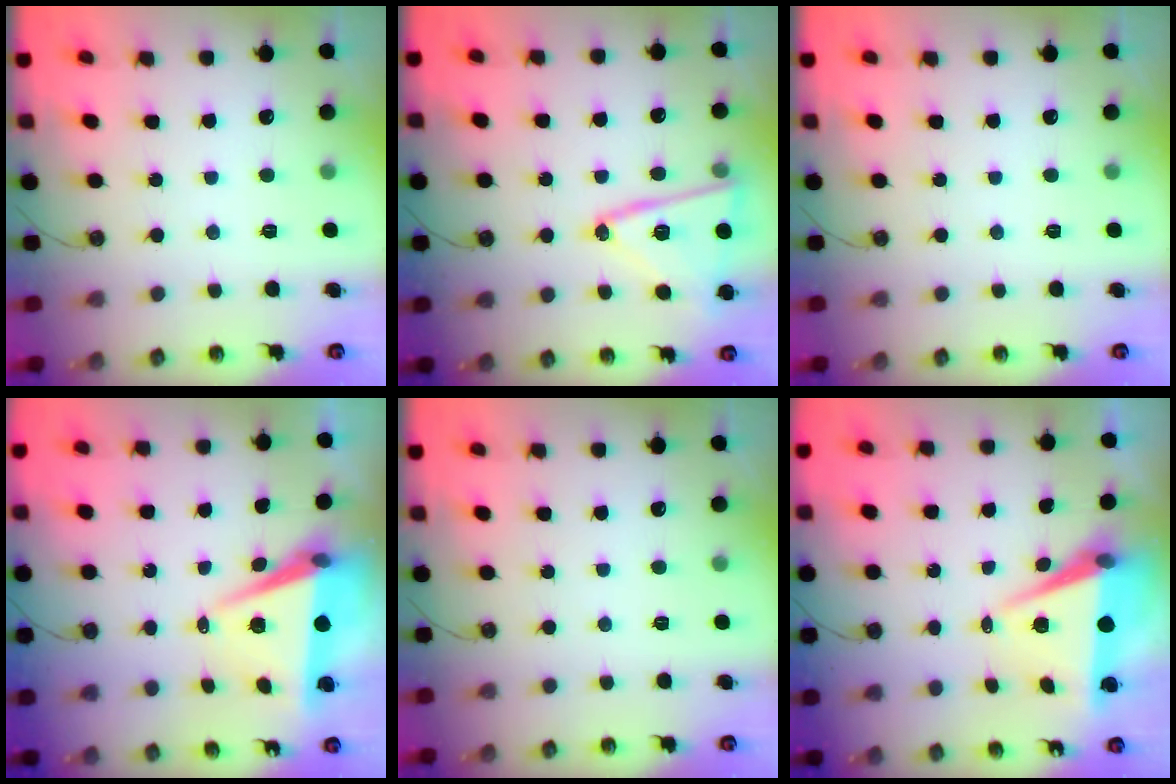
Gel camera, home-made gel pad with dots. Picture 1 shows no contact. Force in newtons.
{"total": 16.6, "press": 16.5, "slide": 1.7}
{"total": 0.0}
{"total": 7.6, "press": 6.2, "slide": 4.4}
{"total": 0.0}
{"total": 7.2, "press": 5.8, "slide": 4.3}